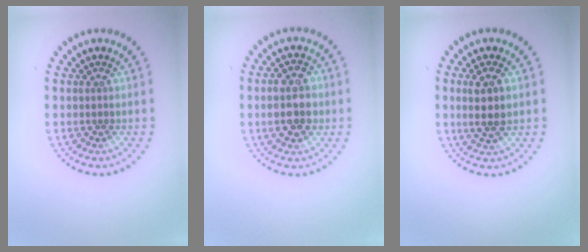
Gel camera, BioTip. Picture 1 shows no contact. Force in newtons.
{"total": 3.7, "press": 3.7, "slide": 0.5}
{"total": 3.0, "press": 2.8, "slide": 0.9}